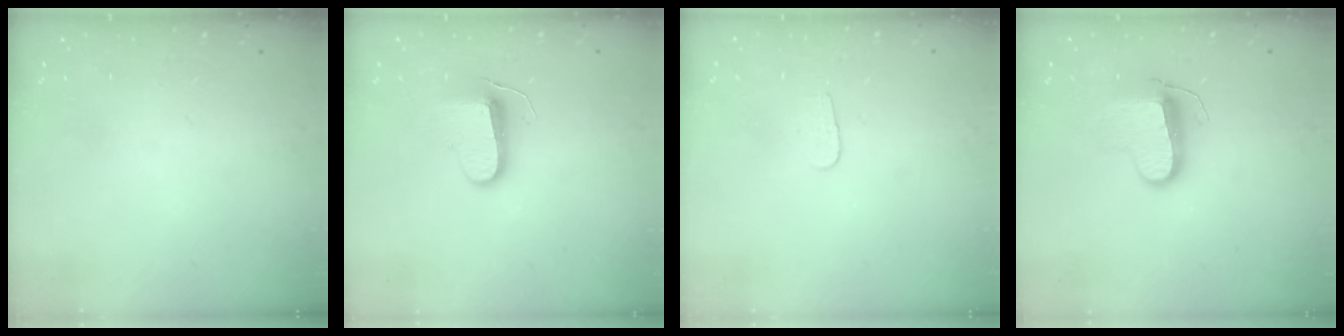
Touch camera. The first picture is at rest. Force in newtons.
{"total": 9.5, "press": 9.5, "slide": 0.8}
{"total": 3.7, "press": 3.6, "slide": 0.4}
{"total": 10.3, "press": 10.3, "slide": 0.4}